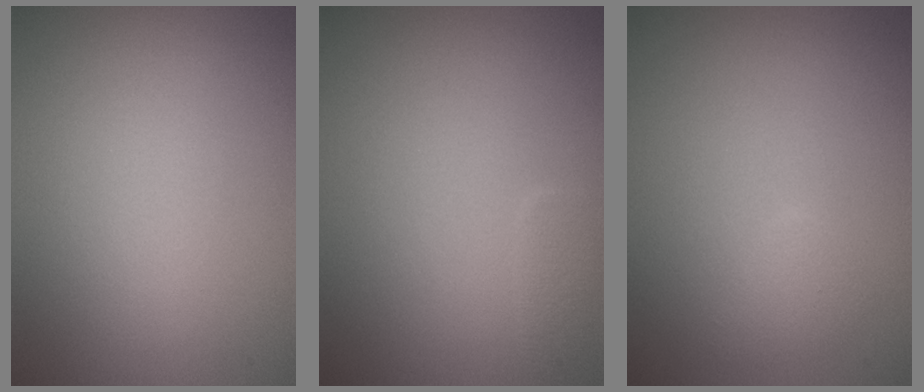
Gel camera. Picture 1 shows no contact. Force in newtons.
{"total": 0.9, "press": 0.9, "slide": 0.1}
{"total": 1.1, "press": 1.1, "slide": 0.1}